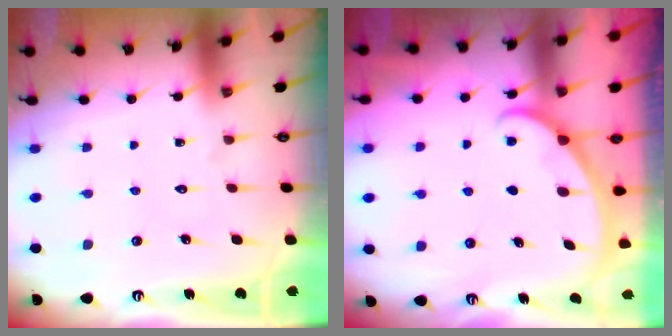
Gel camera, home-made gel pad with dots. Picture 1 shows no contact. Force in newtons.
{"total": 1.2, "press": 1.2, "slide": 0.2}